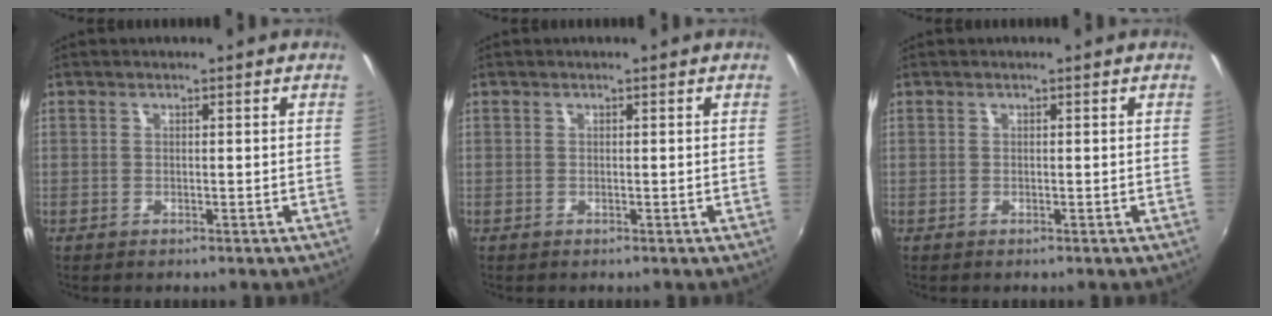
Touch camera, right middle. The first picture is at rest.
{"total": 0.0}
{"total": 0.0}